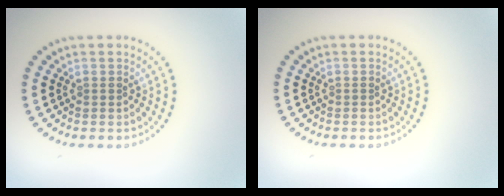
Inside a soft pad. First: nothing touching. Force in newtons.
{"total": 0.0}